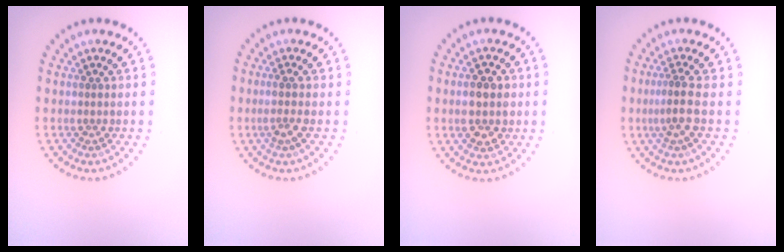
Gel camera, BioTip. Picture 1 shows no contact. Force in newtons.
{"total": 1.6, "press": 1.2, "slide": 1.0}
{"total": 3.8, "press": 3.8, "slide": 0.1}
{"total": 2.0, "press": 1.5, "slide": 1.3}